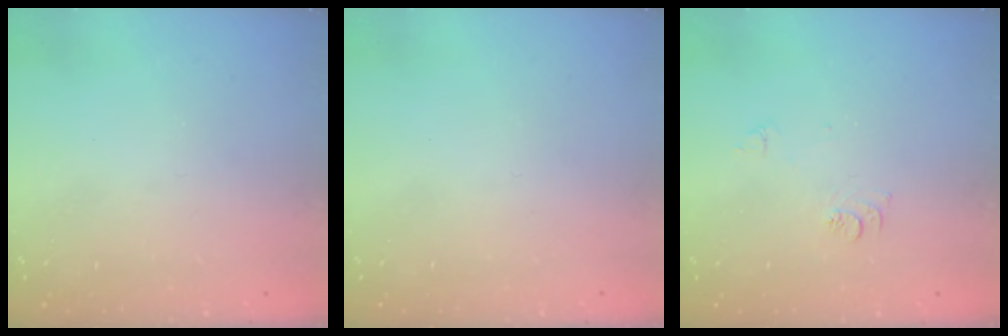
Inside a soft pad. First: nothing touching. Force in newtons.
{"total": 1.6, "press": 1.6, "slide": 0.1}
{"total": 7.4, "press": 7.3, "slide": 0.8}